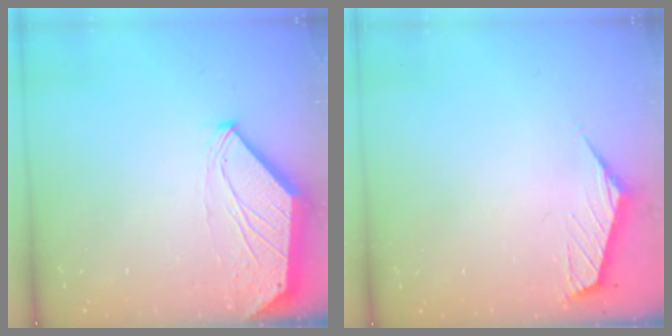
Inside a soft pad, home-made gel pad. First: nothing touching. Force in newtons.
{"total": 0.8, "press": 0.7, "slide": 0.4}